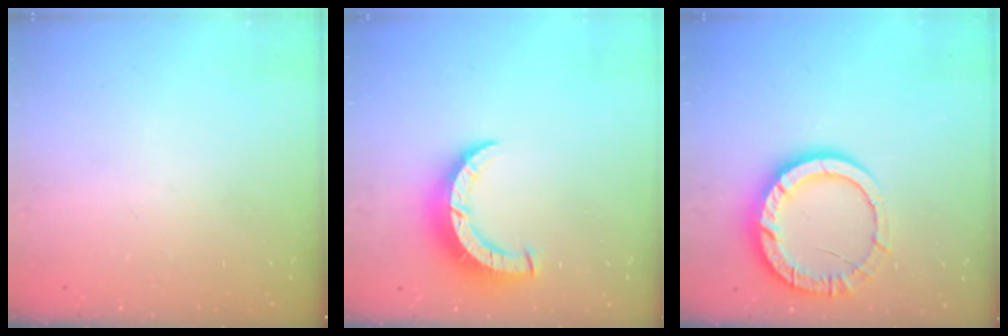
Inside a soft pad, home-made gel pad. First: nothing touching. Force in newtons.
{"total": 8.3, "press": 8.3, "slide": 0.6}
{"total": 12.0, "press": 11.9, "slide": 1.0}